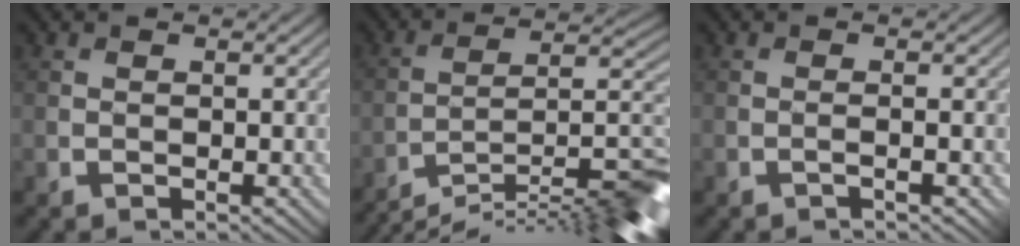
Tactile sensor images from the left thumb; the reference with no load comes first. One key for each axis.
{"total": 13.4, "fx": -10.1, "fy": 1.9, "fz": 8.5, "tx": -0.124, "ty": 0.011, "tz": -0.165}
{"total": 0.8, "fx": -0.4, "fy": -0.6, "fz": 0.4, "tx": -0.009, "ty": 0.007, "tz": -0.011}